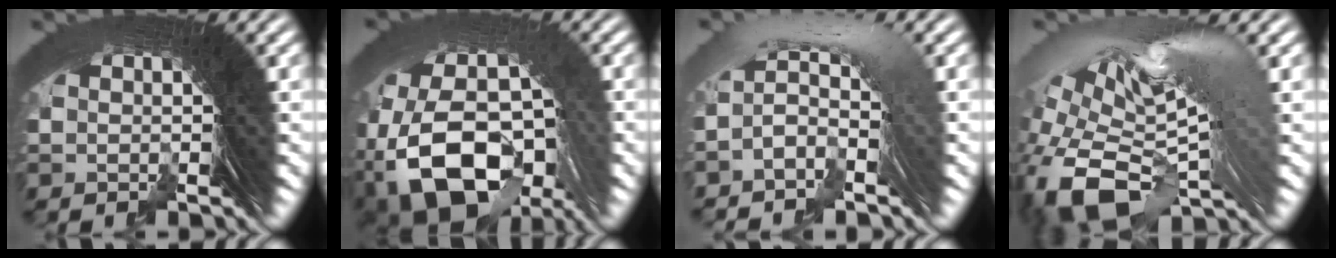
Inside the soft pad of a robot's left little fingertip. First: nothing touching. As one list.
[{"total": 12.1, "force": [-3.8, 8.2, 8.1], "torque": [-0.191, -0.064, -0.034]}, {"total": 5.0, "force": [0.4, 2.9, 4.1], "torque": [-0.064, 0.028, -0.014]}, {"total": 8.3, "force": [-1.0, 4.0, 7.2], "torque": [-0.141, -0.020, 0.000]}]